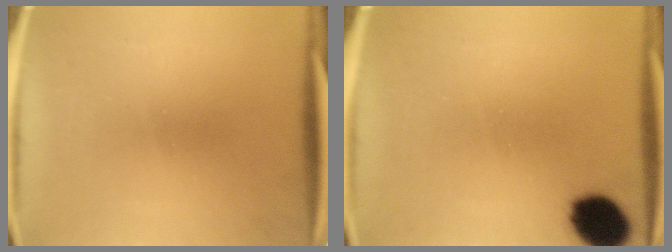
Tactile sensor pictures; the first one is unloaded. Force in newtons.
{"total": 10.6}